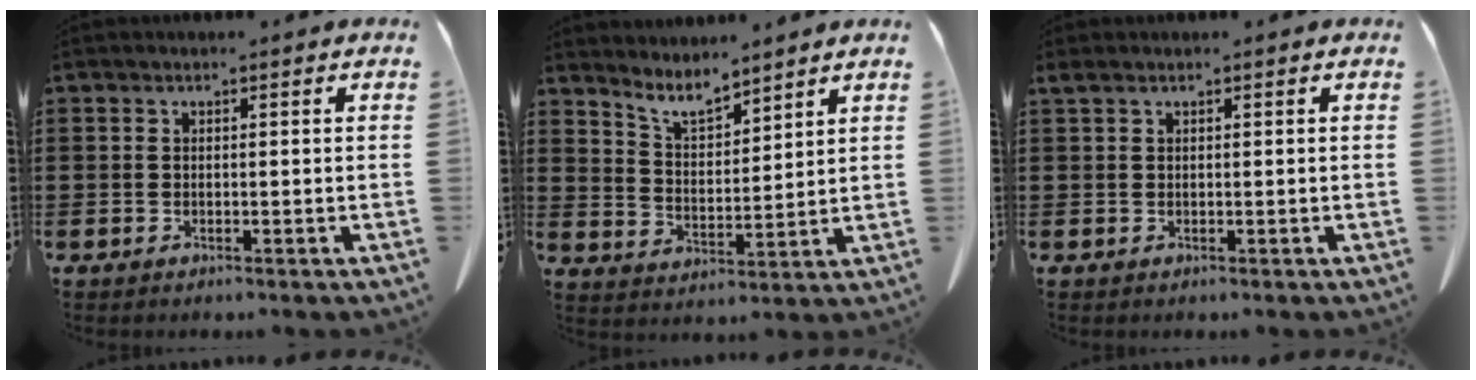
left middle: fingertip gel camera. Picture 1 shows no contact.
{"total": 5.8, "force": [5.4, 0.9, 1.9], "torque": [-0.055, -0.024, 0.097]}
{"total": 0.6, "force": [0.3, 0.1, 0.5], "torque": [-0.011, 0.002, 0.006]}